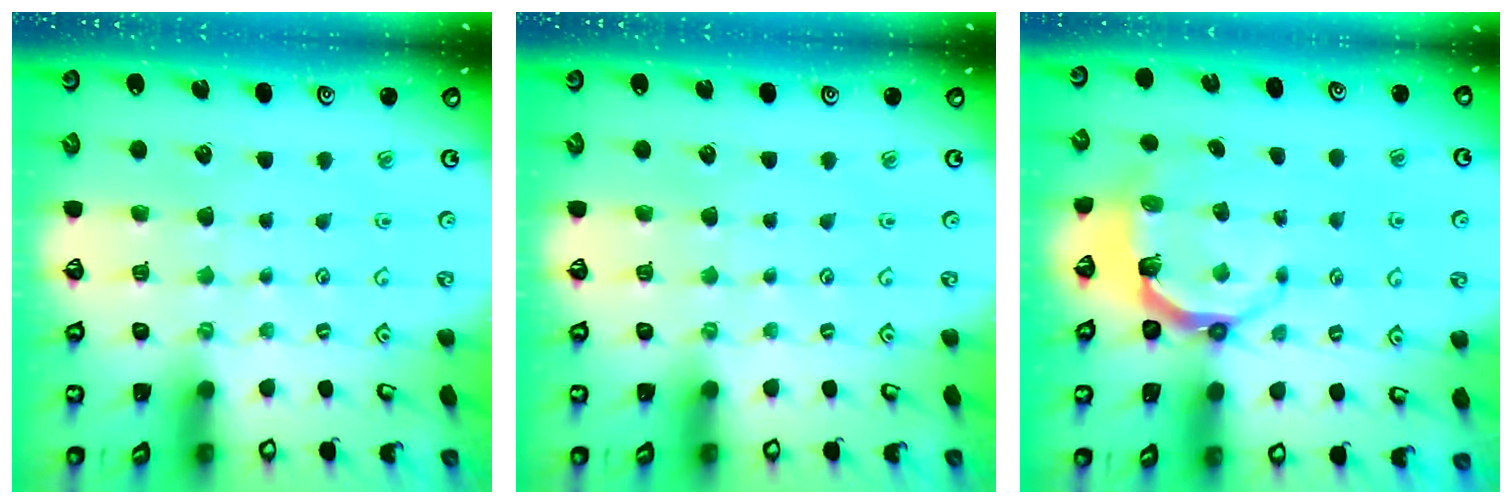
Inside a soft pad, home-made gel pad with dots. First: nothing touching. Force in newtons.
{"total": 0.0}
{"total": 5.0, "press": 3.4, "slide": 3.6}